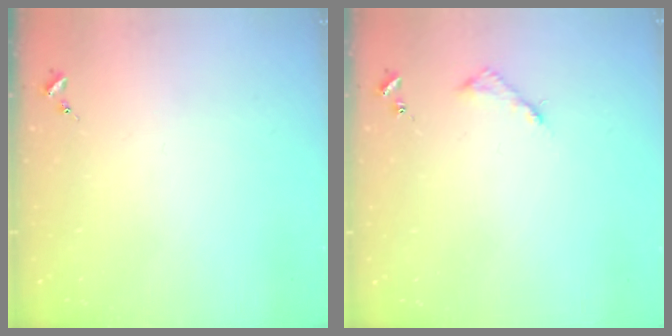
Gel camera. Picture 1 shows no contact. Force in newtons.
{"total": 4.5, "press": 4.4, "slide": 0.6}